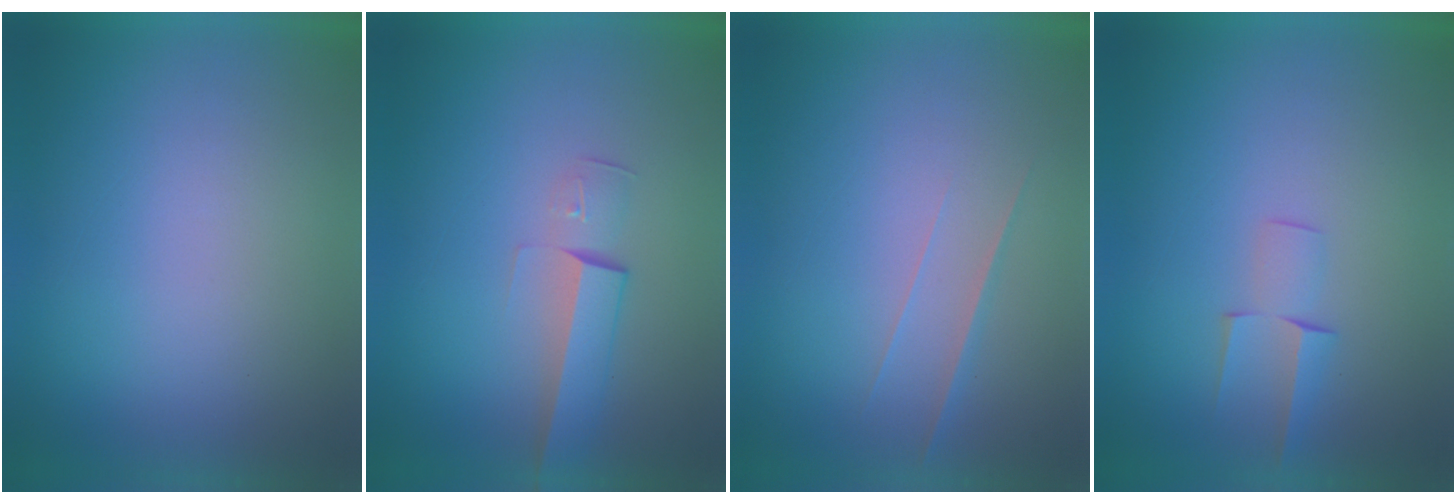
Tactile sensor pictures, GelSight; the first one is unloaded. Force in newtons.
{"total": 2.9}
{"total": 1.5}
{"total": 2.1}